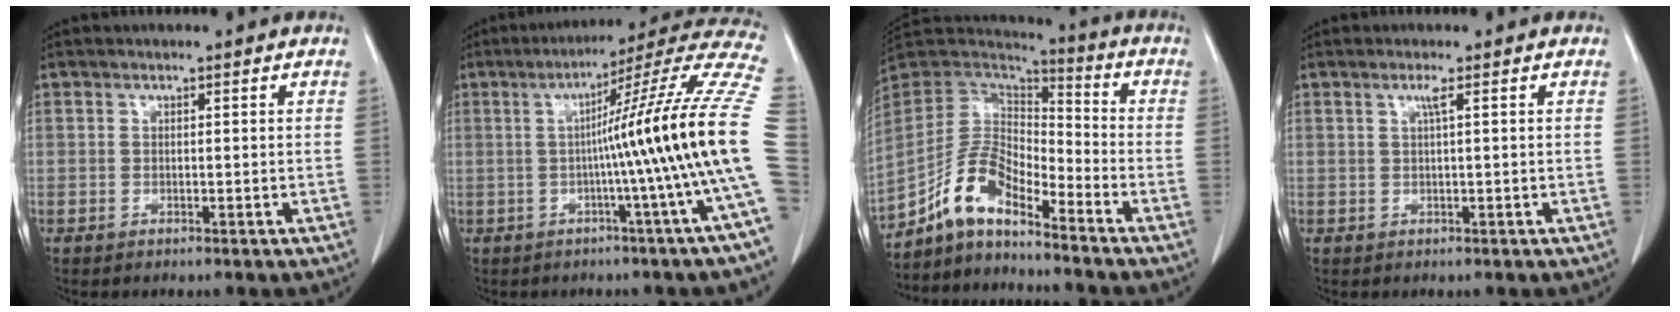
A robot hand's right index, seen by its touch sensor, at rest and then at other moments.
{"total": 19.8, "force": [-1.9, -3.4, 19.4], "torque": [-0.208, 0.017, -0.043]}
{"total": 10.3, "force": [-7.9, 3.2, 5.9], "torque": [-0.125, 0.034, -0.150]}
{"total": 1.3, "force": [0.5, -0.4, 1.1], "torque": [-0.025, 0.001, 0.011]}